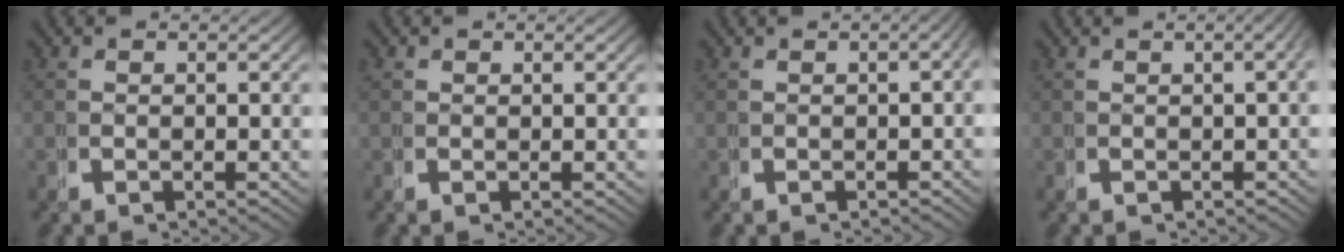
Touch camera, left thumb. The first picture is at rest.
{"total": 0.6, "force": [0.4, 0.4, 0.0], "torque": [-0.006, -0.007, 0.011]}
{"total": 1.6, "force": [-0.4, 0.7, 1.4], "torque": [-0.019, 0.000, -0.005]}
{"total": 3.2, "force": [0.0, 1.2, 2.9], "torque": [-0.031, 0.015, -0.002]}